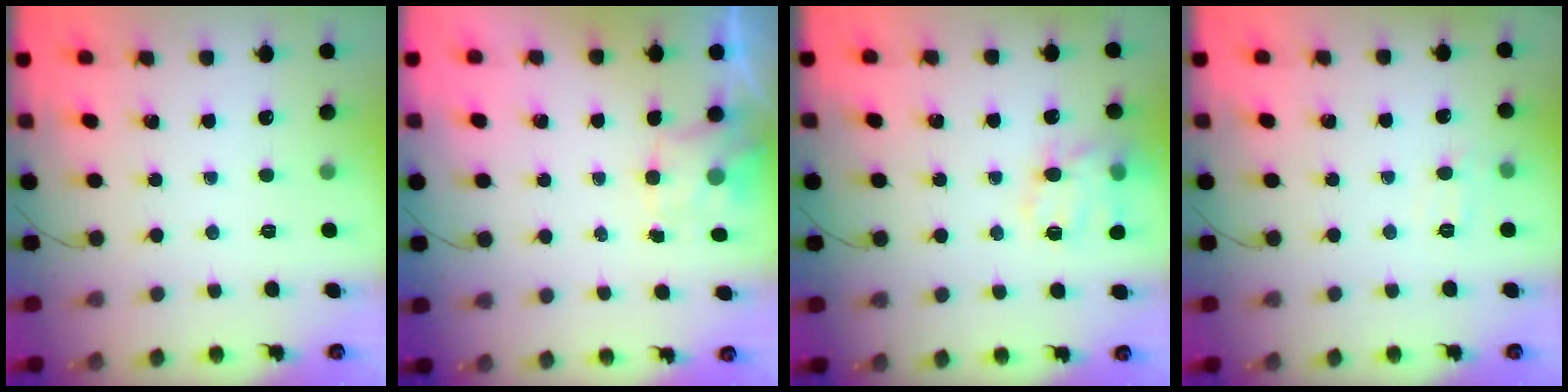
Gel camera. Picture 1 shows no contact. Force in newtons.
{"total": 1.5, "press": 1.3, "slide": 0.8}
{"total": 15.8, "press": 15.7, "slide": 2.2}
{"total": 5.9, "press": 5.7, "slide": 1.5}